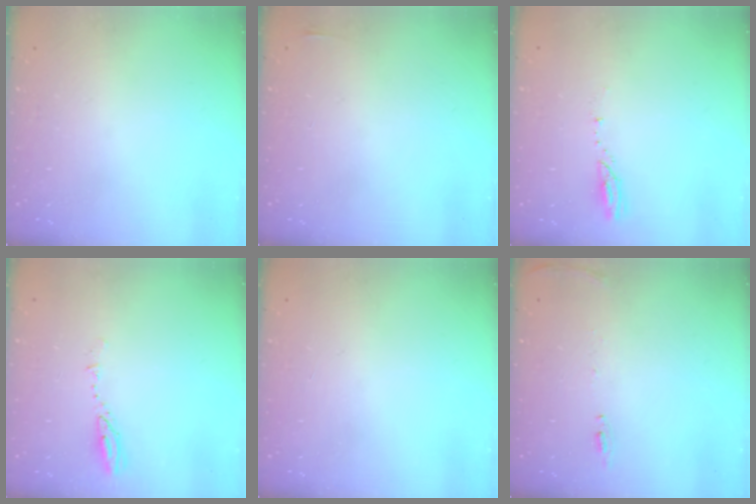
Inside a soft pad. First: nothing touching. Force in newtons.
{"total": 5.8, "press": 1.7, "slide": 5.5}
{"total": 3.4, "press": 3.4, "slide": 0.3}
{"total": 3.5, "press": 3.4, "slide": 0.3}
{"total": 1.0, "press": 0.0, "slide": 1.0}
{"total": 6.1, "press": 6.0, "slide": 0.9}